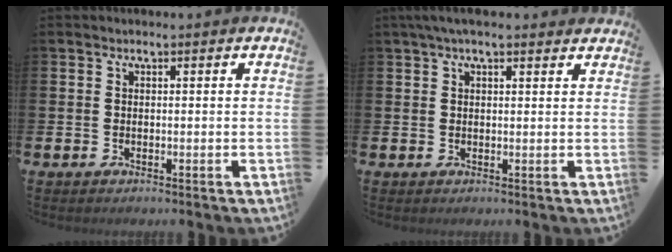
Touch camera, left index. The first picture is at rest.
{"total": 2.7, "force": [2.1, 0.6, 1.6], "torque": [-0.030, 0.002, 0.037]}